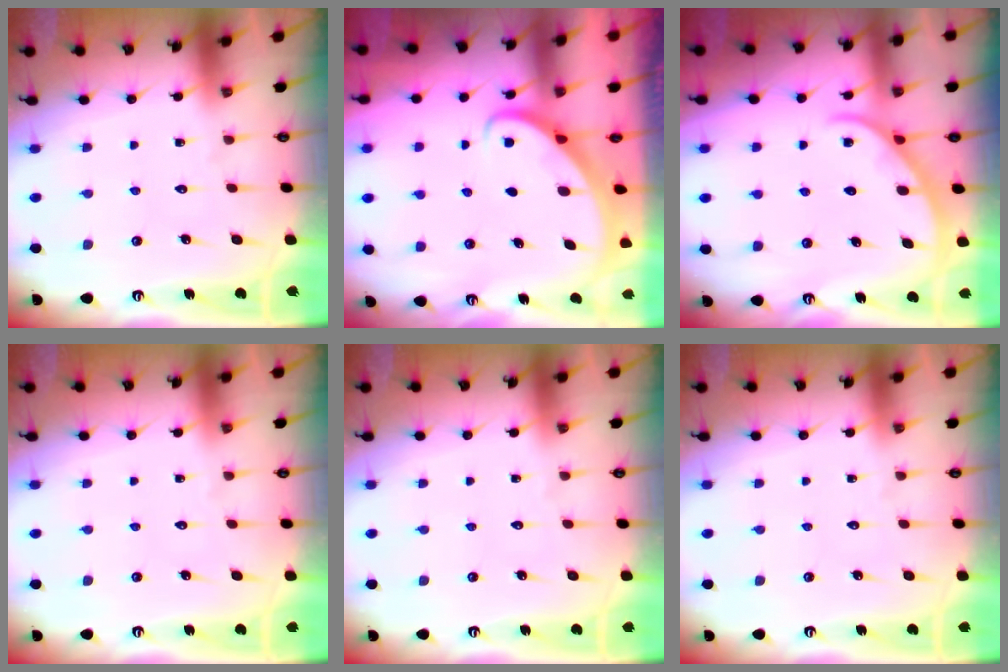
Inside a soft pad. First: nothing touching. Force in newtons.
{"total": 2.8, "press": 2.8, "slide": 0.2}
{"total": 2.7, "press": 2.6, "slide": 0.3}
{"total": 0.0}
{"total": 0.0}
{"total": 0.0}